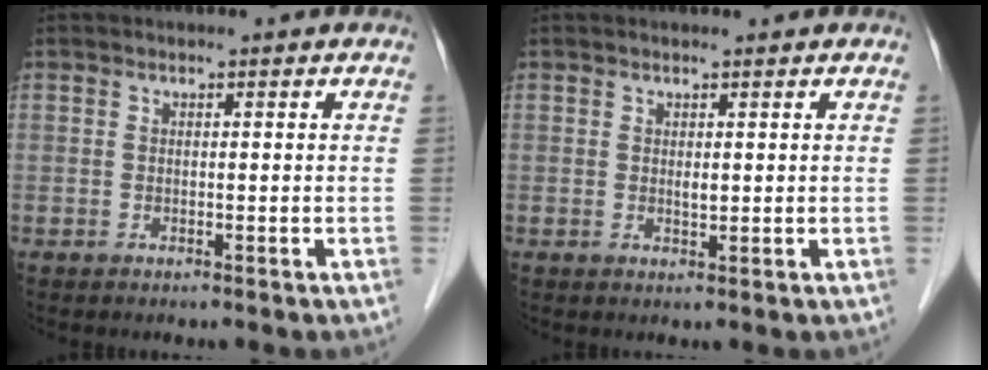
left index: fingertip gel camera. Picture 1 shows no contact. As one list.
[{"total": 1.1, "force": [0.6, 0.4, 0.9], "torque": [-0.017, -0.003, 0.011]}]